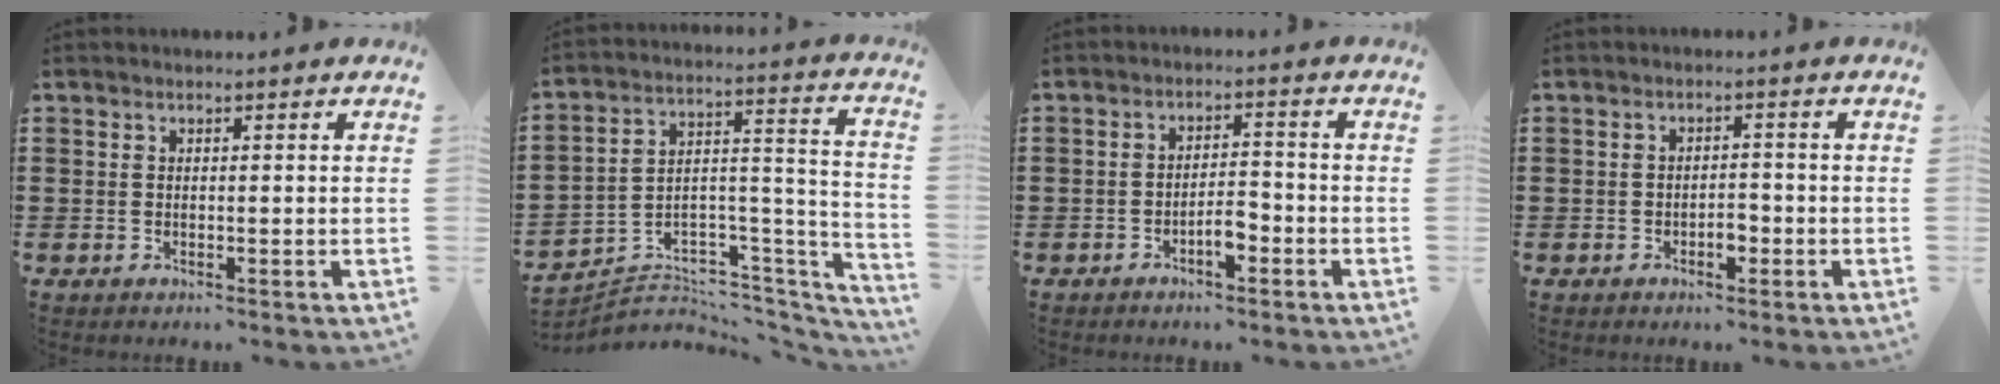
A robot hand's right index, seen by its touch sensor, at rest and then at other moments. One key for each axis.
{"total": 3.5, "fx": -2.2, "fy": 2.7, "fz": 0.6, "tx": -0.022, "ty": -0.011, "tz": -0.045}
{"total": 3.5, "fx": -2.0, "fy": 1.3, "fz": 2.6, "tx": -0.046, "ty": 0.007, "tz": -0.037}
{"total": 2.4, "fx": -1.2, "fy": 1.1, "fz": 1.7, "tx": -0.035, "ty": 0.003, "tz": -0.023}